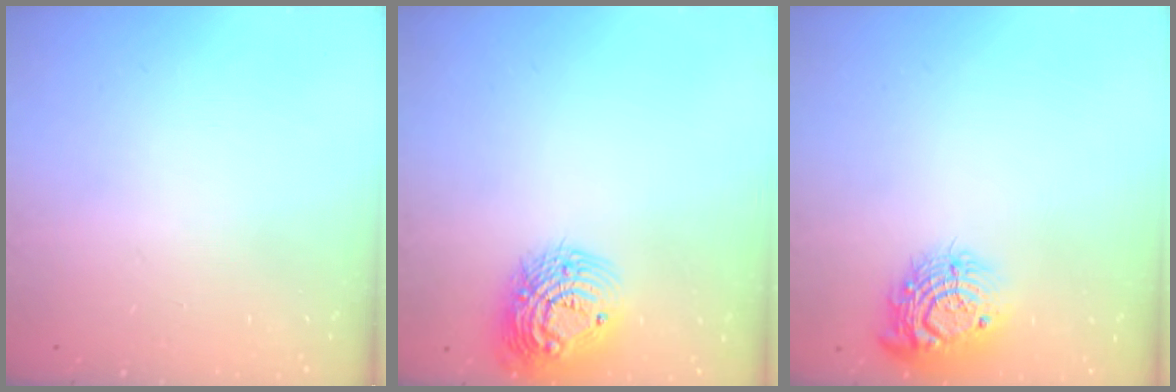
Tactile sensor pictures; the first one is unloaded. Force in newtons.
{"total": 15.6, "press": 15.6, "slide": 1.2}
{"total": 14.5, "press": 14.5, "slide": 0.7}